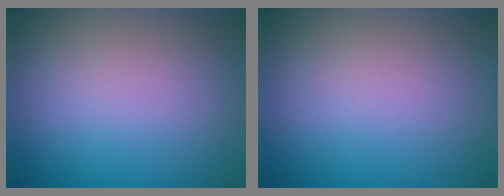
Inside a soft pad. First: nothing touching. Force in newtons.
{"total": 0.0}